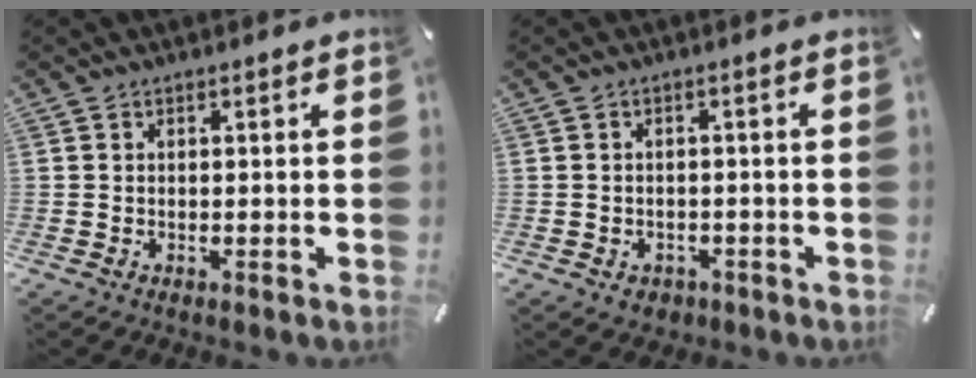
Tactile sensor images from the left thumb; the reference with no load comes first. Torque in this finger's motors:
{"motor_torque": [0.00, 0.00, -0.03, 0.02, -0.04]}